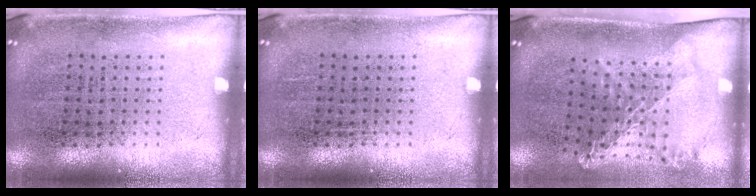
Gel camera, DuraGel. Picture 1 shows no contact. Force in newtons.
{"total": 0.0}
{"total": 1.8, "press": 1.3, "slide": 1.2}